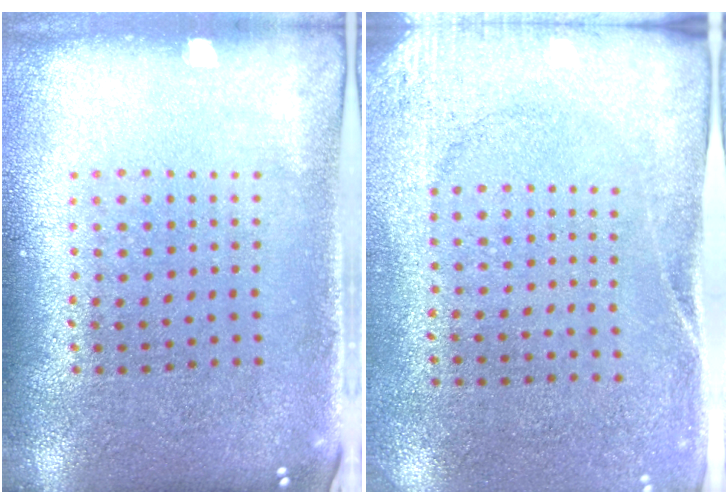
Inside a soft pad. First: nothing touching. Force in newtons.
{"total": 2.7, "press": 2.1, "slide": 1.7}